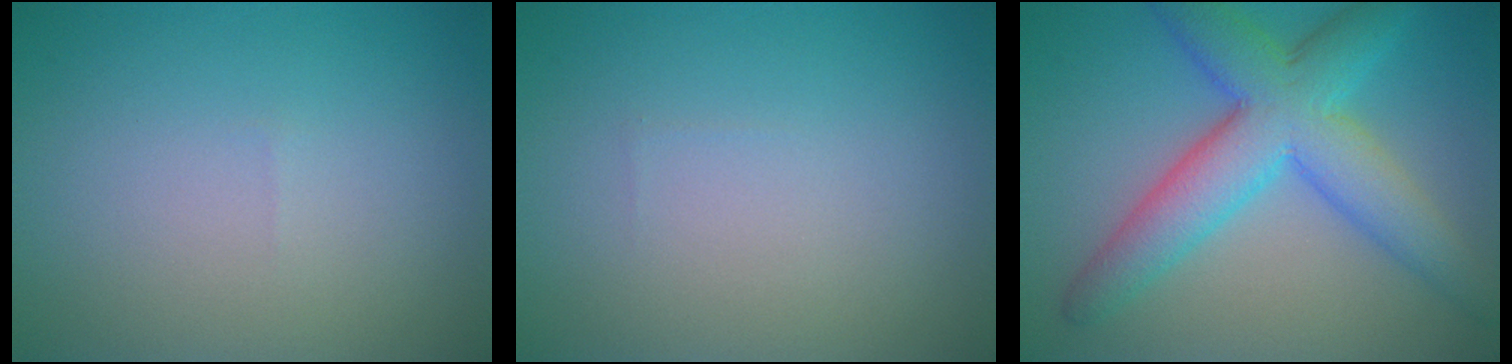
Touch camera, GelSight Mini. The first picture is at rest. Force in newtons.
{"total": 0.0}
{"total": 7.9, "press": 7.9, "slide": 0.1}